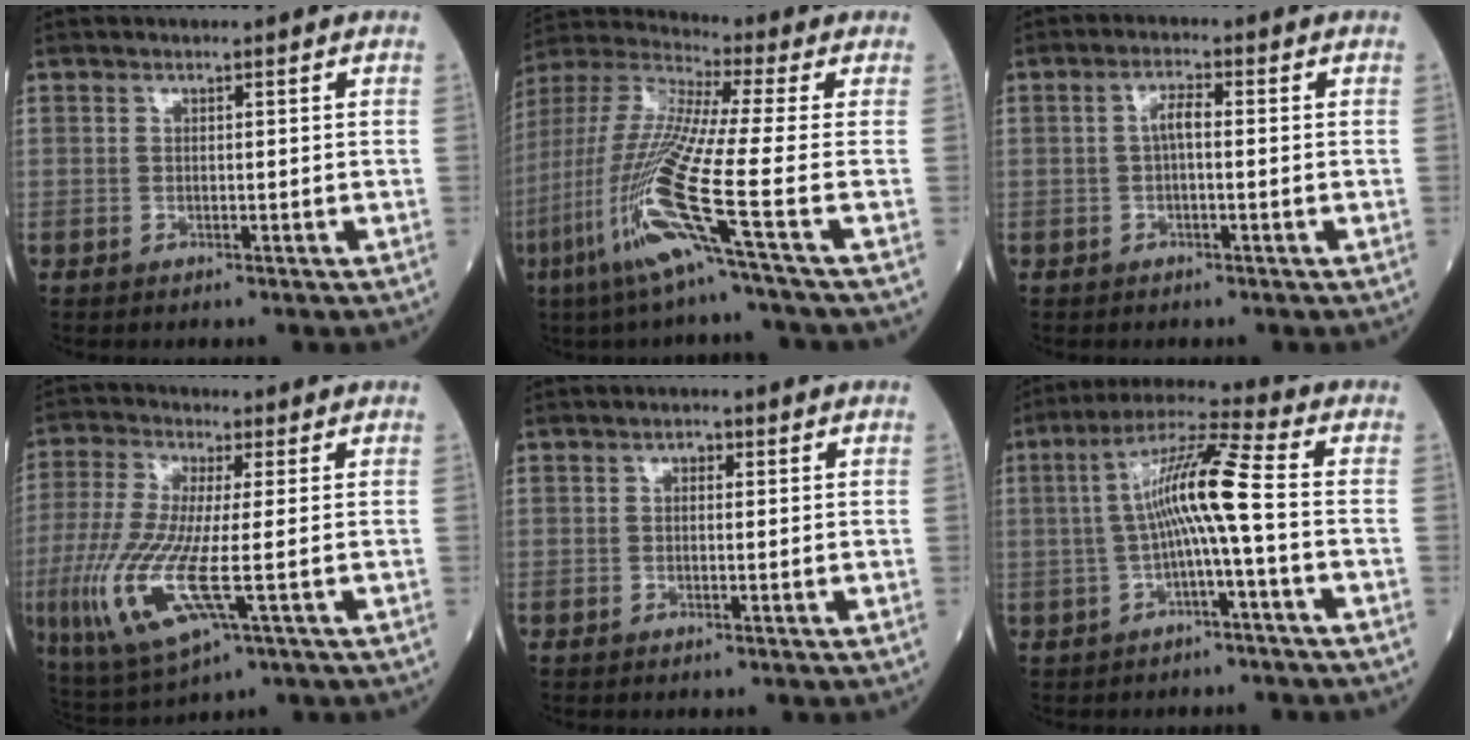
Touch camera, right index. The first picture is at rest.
{"total": 16.9, "force": [-7.0, -1.6, 15.4], "torque": [-0.331, -0.035, -0.148]}
{"total": 2.7, "force": [-0.1, 0.6, 2.6], "torque": [-0.049, 0.008, -0.003]}
{"total": 13.1, "force": [-3.0, 2.4, 12.5], "torque": [-0.283, -0.027, -0.056]}
{"total": 1.0, "force": [0.3, 0.6, 0.7], "torque": [-0.012, 0.004, 0.002]}
{"total": 9.3, "force": [-0.7, -0.7, 9.2], "torque": [-0.171, 0.027, -0.015]}